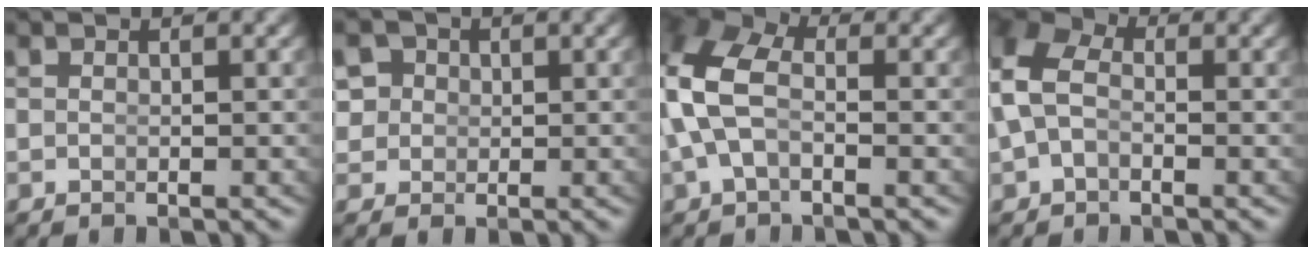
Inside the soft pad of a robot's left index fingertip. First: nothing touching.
{"total": 5.4, "force": [1.5, 4.6, 2.3], "torque": [-0.056, -0.011, 0.028]}
{"total": 6.3, "force": [0.8, 4.6, 4.3], "torque": [-0.116, -0.004, 0.009]}
{"total": 5.7, "force": [0.8, 4.6, 3.3], "torque": [-0.084, 0.003, 0.007]}